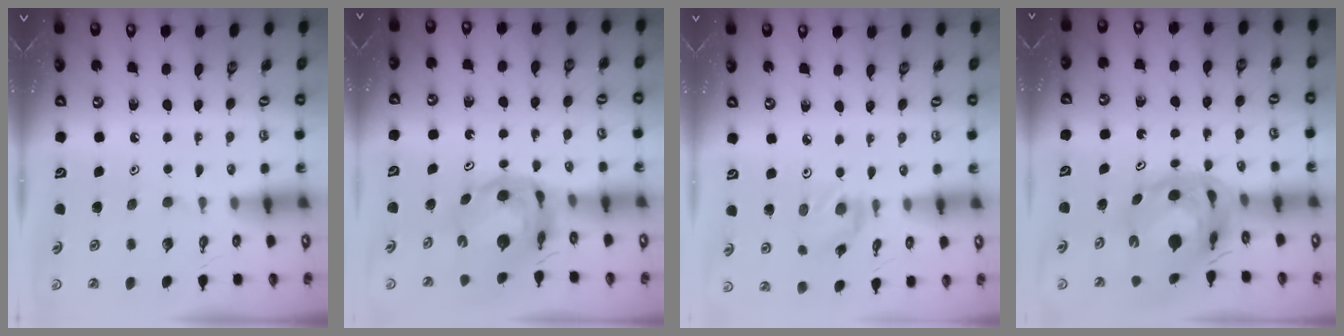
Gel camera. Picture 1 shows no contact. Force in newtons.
{"total": 8.6, "press": 8.5, "slide": 0.9}
{"total": 1.6, "press": 1.5, "slide": 0.3}
{"total": 12.4, "press": 12.3, "slide": 1.5}